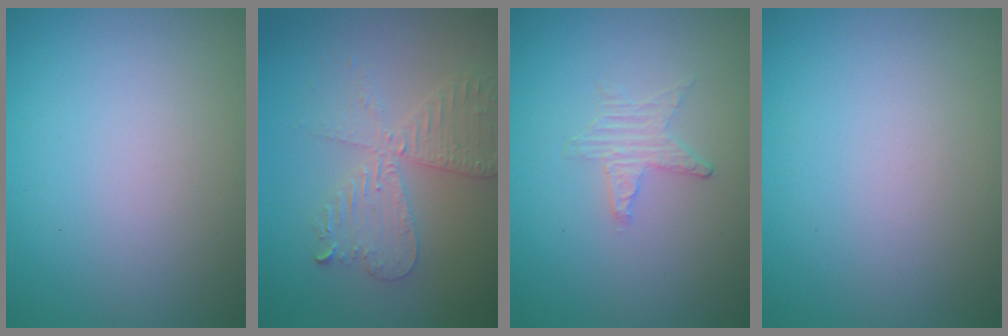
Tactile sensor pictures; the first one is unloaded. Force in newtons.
{"total": 4.1, "press": 3.5, "slide": 2.2}
{"total": 0.5, "press": 0.5, "slide": 0.1}
{"total": 0.0}